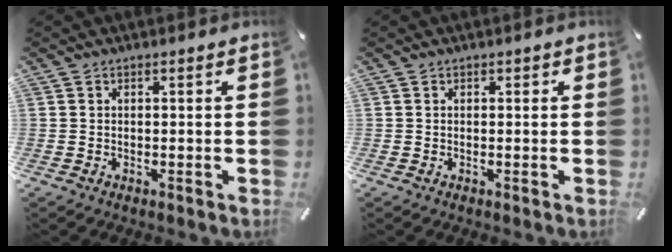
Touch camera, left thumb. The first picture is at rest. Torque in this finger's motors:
{"motor_torque": [-0.32, -0.40, -0.06, 0.10, 0.01]}